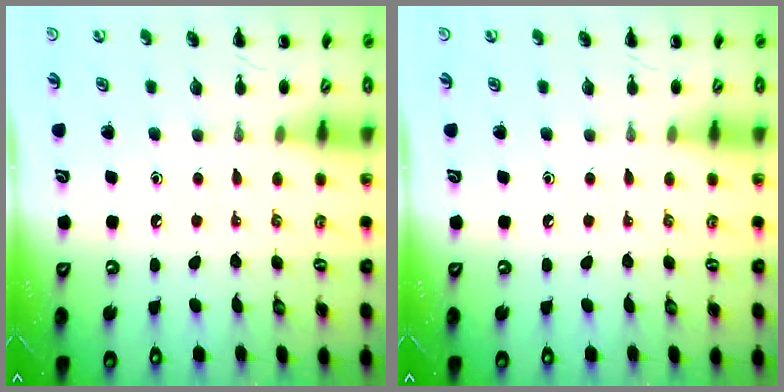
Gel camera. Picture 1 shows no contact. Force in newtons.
{"total": 0.0}